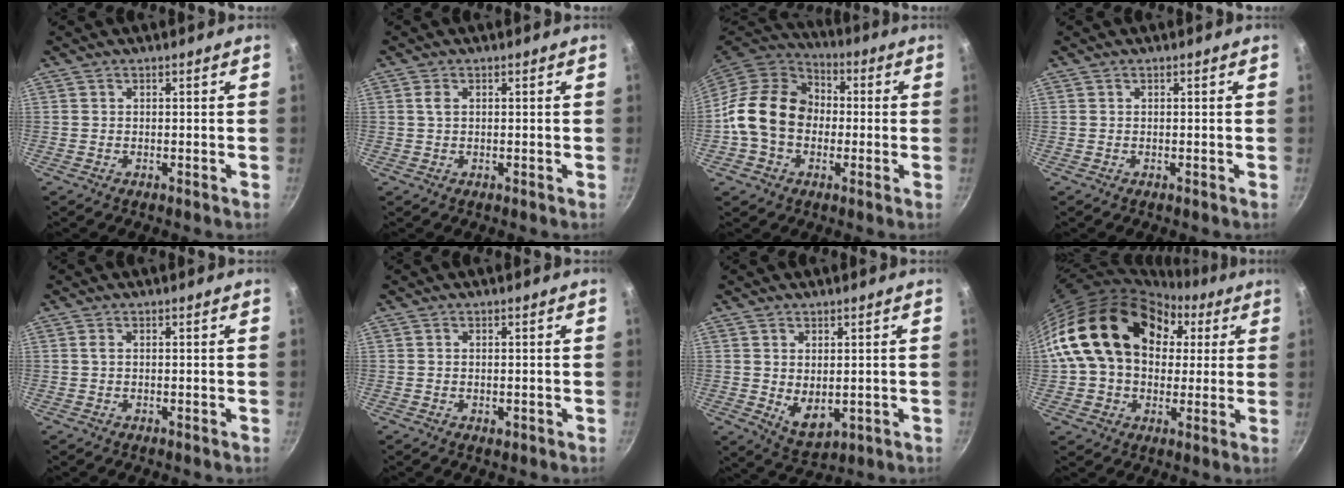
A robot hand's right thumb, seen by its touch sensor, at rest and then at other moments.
{"total": 1.4, "force": [0.4, 0.8, 1.1], "torque": [-0.022, 0.001, 0.007]}
{"total": 17.2, "force": [-0.9, 13.6, 10.4], "torque": [-0.154, 0.036, -0.030]}
{"total": 0.0}
{"total": 0.6, "force": [0.1, 0.2, 0.6], "torque": [-0.014, 0.001, 0.003]}
{"total": 1.1, "force": [-0.2, 0.6, 0.8], "torque": [-0.011, -0.001, -0.004]}
{"total": 6.2, "force": [0.4, 3.8, 4.9], "torque": [-0.070, -0.021, 0.021]}
{"total": 23.3, "force": [5.1, 17.3, 14.7], "torque": [-0.234, 0.041, 0.081]}